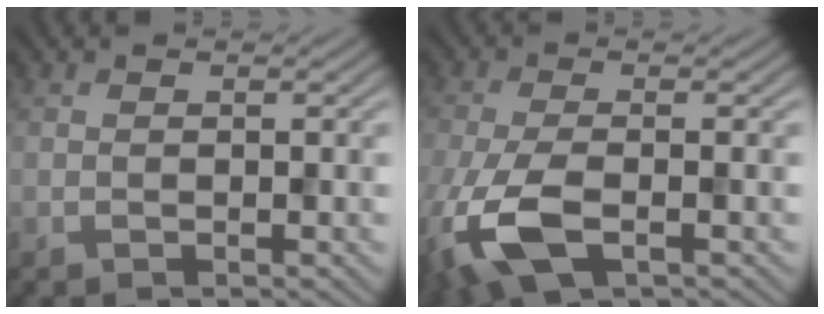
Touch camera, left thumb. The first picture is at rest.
{"total": 9.0, "force": [-3.5, 3.7, 7.4], "torque": [-0.186, -0.024, -0.073]}